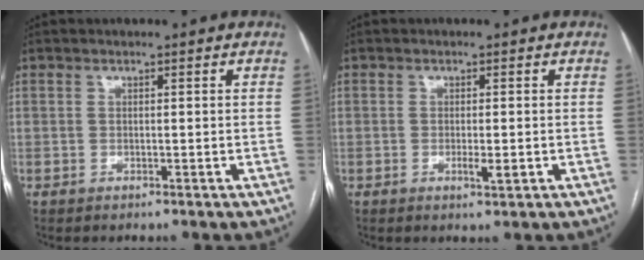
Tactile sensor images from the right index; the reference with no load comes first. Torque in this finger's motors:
{"motor_torque": [-0.06, 0.09, -0.08, -0.01]}